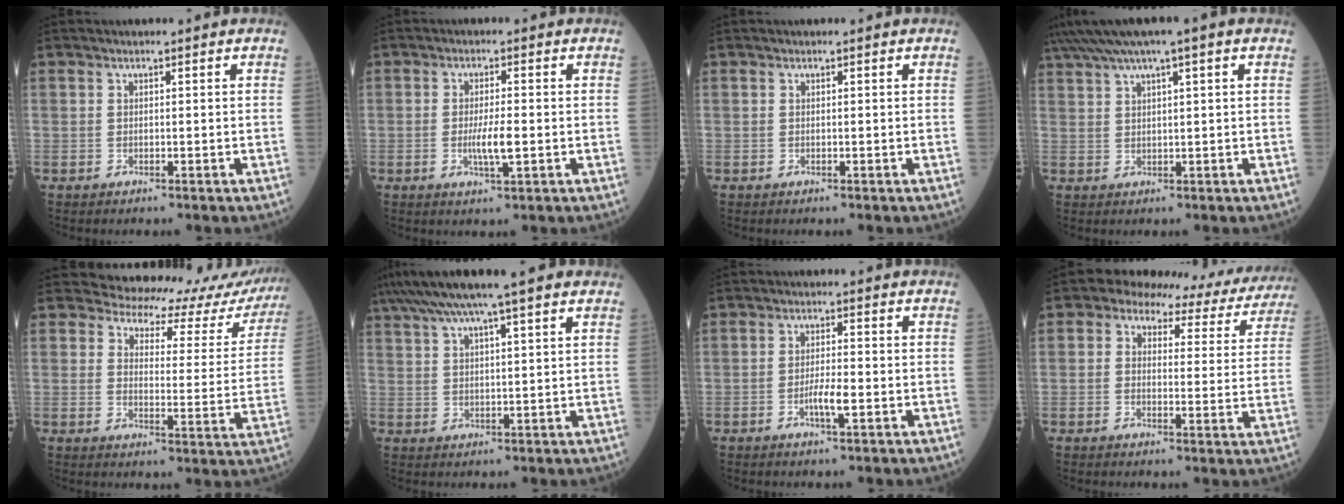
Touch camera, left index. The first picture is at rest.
{"total": 3.9, "force": [-0.7, 0.4, 3.8], "torque": [-0.076, -0.006, -0.011]}
{"total": 0.0}
{"total": 9.2, "force": [6.4, 0.3, 6.6], "torque": [-0.119, 0.045, 0.105]}
{"total": 17.1, "force": [16.4, 4.6, 1.6], "torque": [0.018, -0.070, 0.161]}
{"total": 13.4, "force": [9.9, 1.3, 8.9], "torque": [-0.157, 0.048, 0.149]}
{"total": 3.1, "force": [-1.1, 0.3, 2.9], "torque": [-0.058, -0.002, -0.021]}
{"total": 11.3, "force": [9.8, 4.7, 3.2], "torque": [-0.021, 0.009, 0.088]}